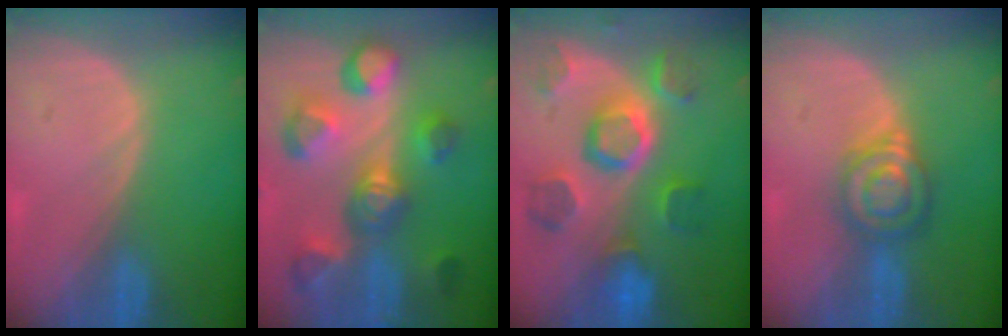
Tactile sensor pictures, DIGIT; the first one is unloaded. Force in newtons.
{"total": 11.0, "press": 10.0, "slide": 4.6}
{"total": 10.9, "press": 9.7, "slide": 4.9}
{"total": 6.0, "press": 5.9, "slide": 1.0}